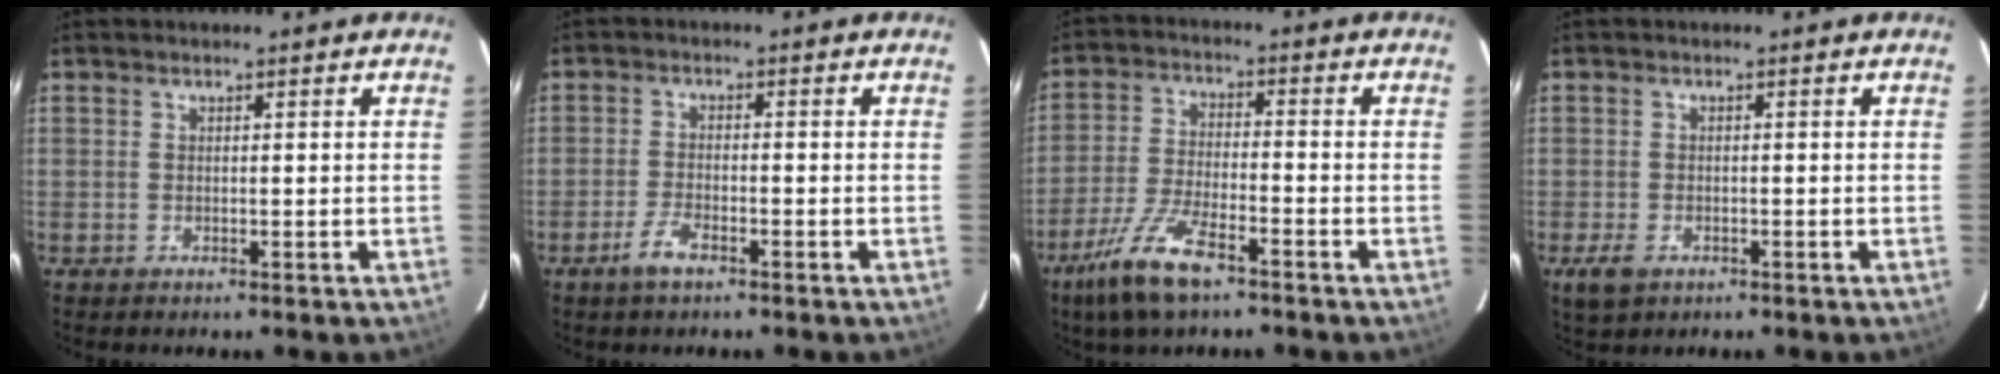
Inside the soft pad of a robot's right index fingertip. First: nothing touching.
{"total": 3.8, "force": [-2.6, 1.2, 2.4], "torque": [-0.063, -0.002, -0.052]}
{"total": 11.1, "force": [-7.4, 3.1, 7.7], "torque": [-0.174, -0.014, -0.141]}
{"total": 3.8, "force": [-1.9, 2.7, 2.0], "torque": [-0.043, -0.006, -0.029]}